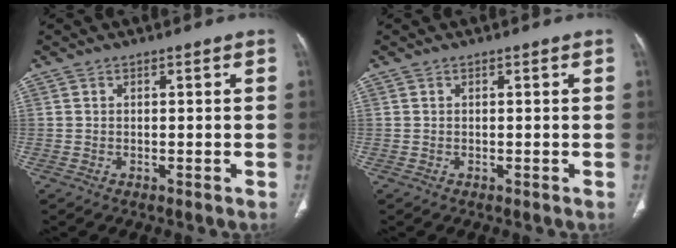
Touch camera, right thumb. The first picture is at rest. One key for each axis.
{"total": 0.0}